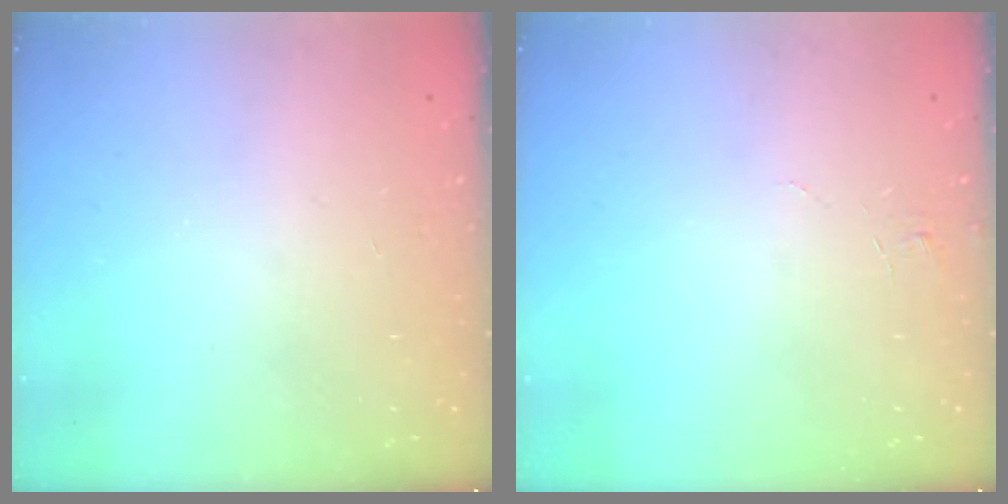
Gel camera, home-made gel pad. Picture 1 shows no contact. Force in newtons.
{"total": 4.6, "press": 4.5, "slide": 0.4}